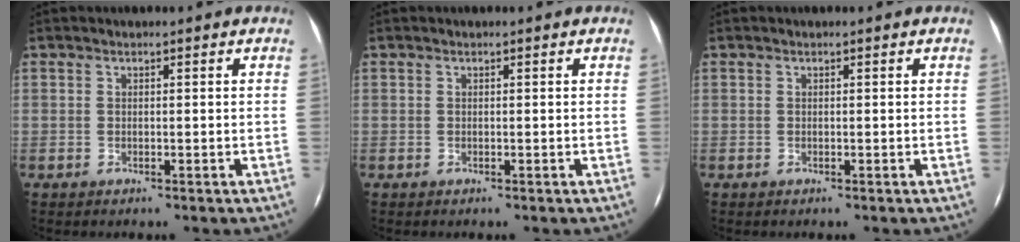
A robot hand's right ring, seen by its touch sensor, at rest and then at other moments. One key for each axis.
{"total": 0.0}
{"total": 0.0}